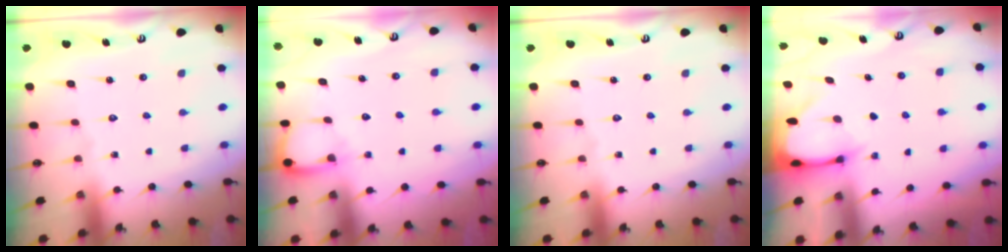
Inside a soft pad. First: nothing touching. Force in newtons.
{"total": 4.5, "press": 4.4, "slide": 0.5}
{"total": 0.0}
{"total": 2.6, "press": 2.5, "slide": 0.3}